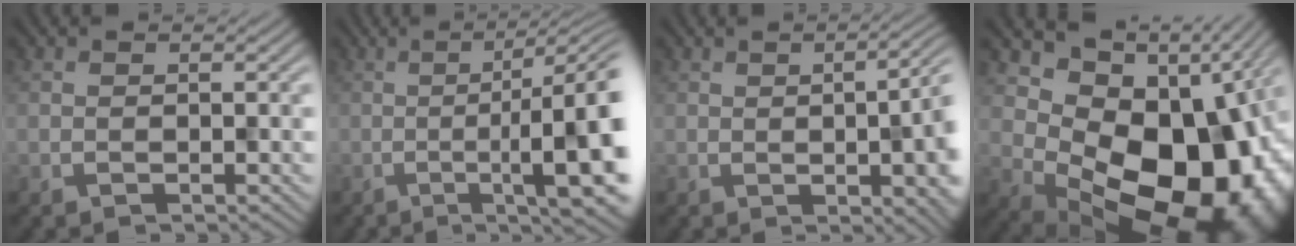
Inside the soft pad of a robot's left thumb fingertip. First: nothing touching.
{"total": 13.0, "force": [-1.5, 3.1, 12.5], "torque": [-0.139, 0.003, -0.013]}
{"total": 10.3, "force": [-0.1, 3.9, 9.5], "torque": [-0.081, 0.007, -0.006]}
{"total": 16.9, "force": [0.2, 12.2, 11.6], "torque": [-0.129, -0.048, 0.044]}